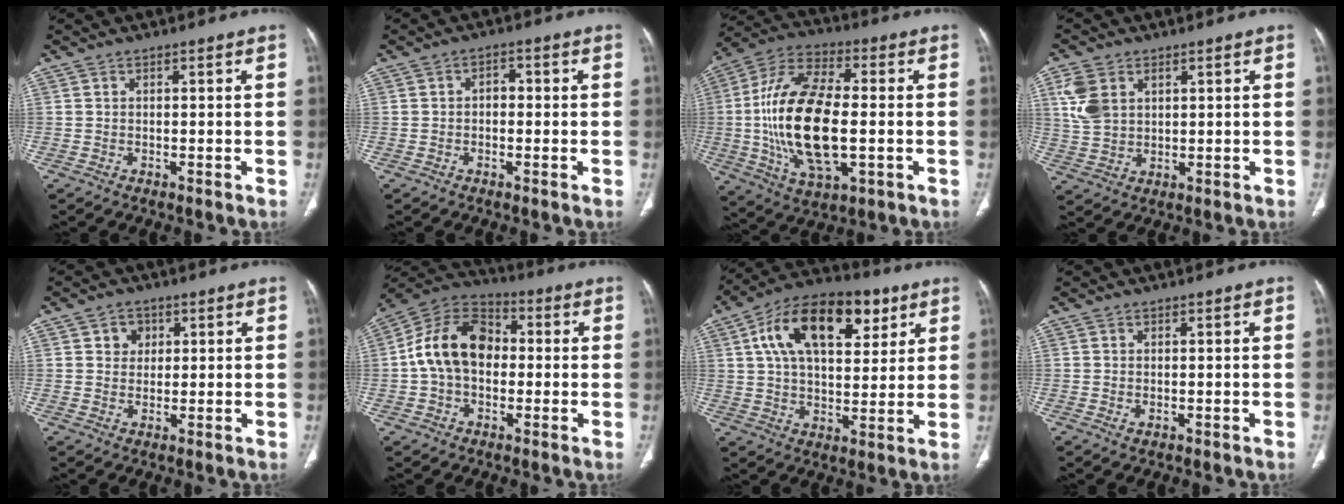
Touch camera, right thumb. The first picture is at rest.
{"total": 2.3, "force": [-0.2, 1.7, 1.6], "torque": [-0.013, 0.010, -0.008]}
{"total": 22.1, "force": [-1.6, 10.4, 19.5], "torque": [-0.385, 0.010, -0.025]}
{"total": 7.4, "force": [2.8, 5.2, 4.4], "torque": [-0.086, -0.006, 0.062]}
{"total": 3.7, "force": [1.4, 3.2, 1.2], "torque": [0.002, -0.003, 0.020]}
{"total": 14.5, "force": [0.1, 10.4, 10.1], "torque": [-0.164, 0.034, -0.012]}
{"total": 20.7, "force": [8.3, 11.3, 15.3], "torque": [-0.226, 0.000, 0.131]}
{"total": 1.0, "force": [-0.2, 0.7, 0.7], "torque": [-0.014, -0.004, 0.000]}